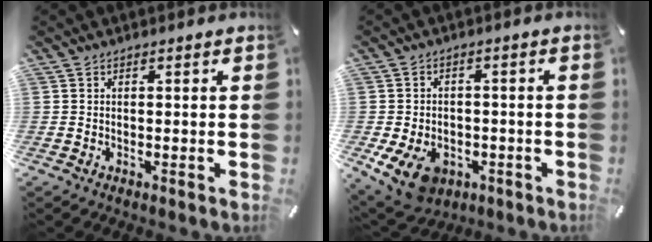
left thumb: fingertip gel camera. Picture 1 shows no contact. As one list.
[{"total": 9.8, "force": [-4.3, 6.9, 5.5], "torque": [-0.113, 0.021, -0.075]}]